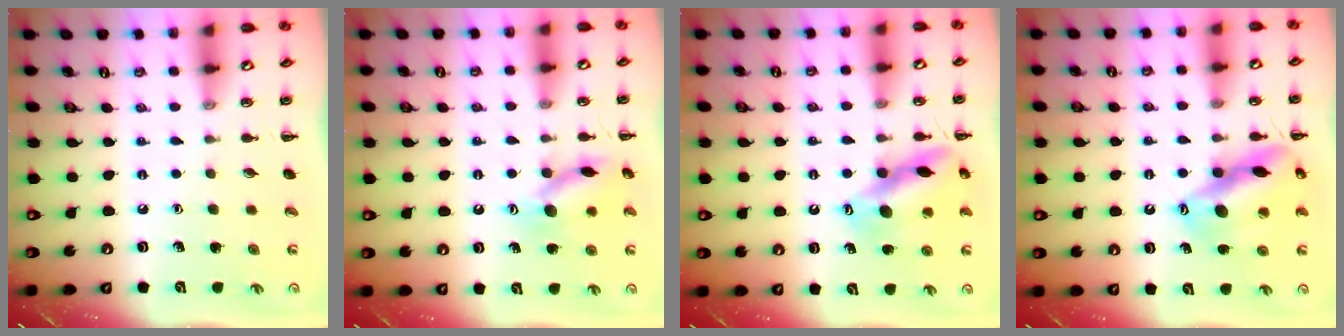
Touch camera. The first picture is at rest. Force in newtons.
{"total": 12.5, "press": 12.5, "slide": 1.0}
{"total": 14.6, "press": 14.5, "slide": 1.5}
{"total": 16.2, "press": 16.0, "slide": 2.5}